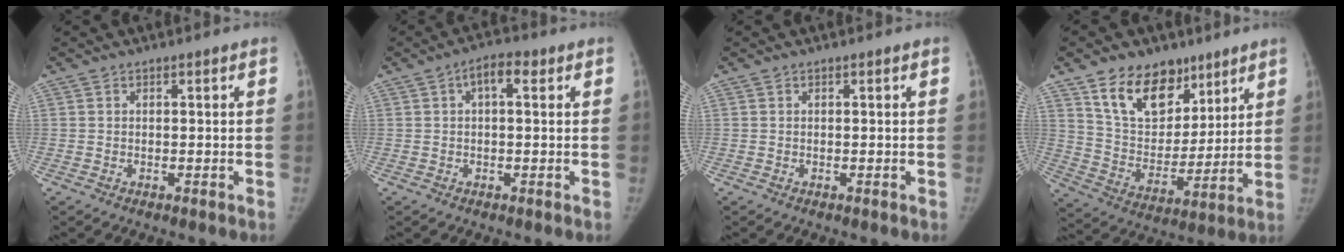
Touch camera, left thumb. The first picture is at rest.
{"total": 3.9, "force": [1.2, 1.7, 3.3], "torque": [-0.050, 0.012, 0.011]}
{"total": 0.0}
{"total": 16.0, "force": [10.2, 10.2, 7.0], "torque": [-0.072, -0.058, 0.187]}